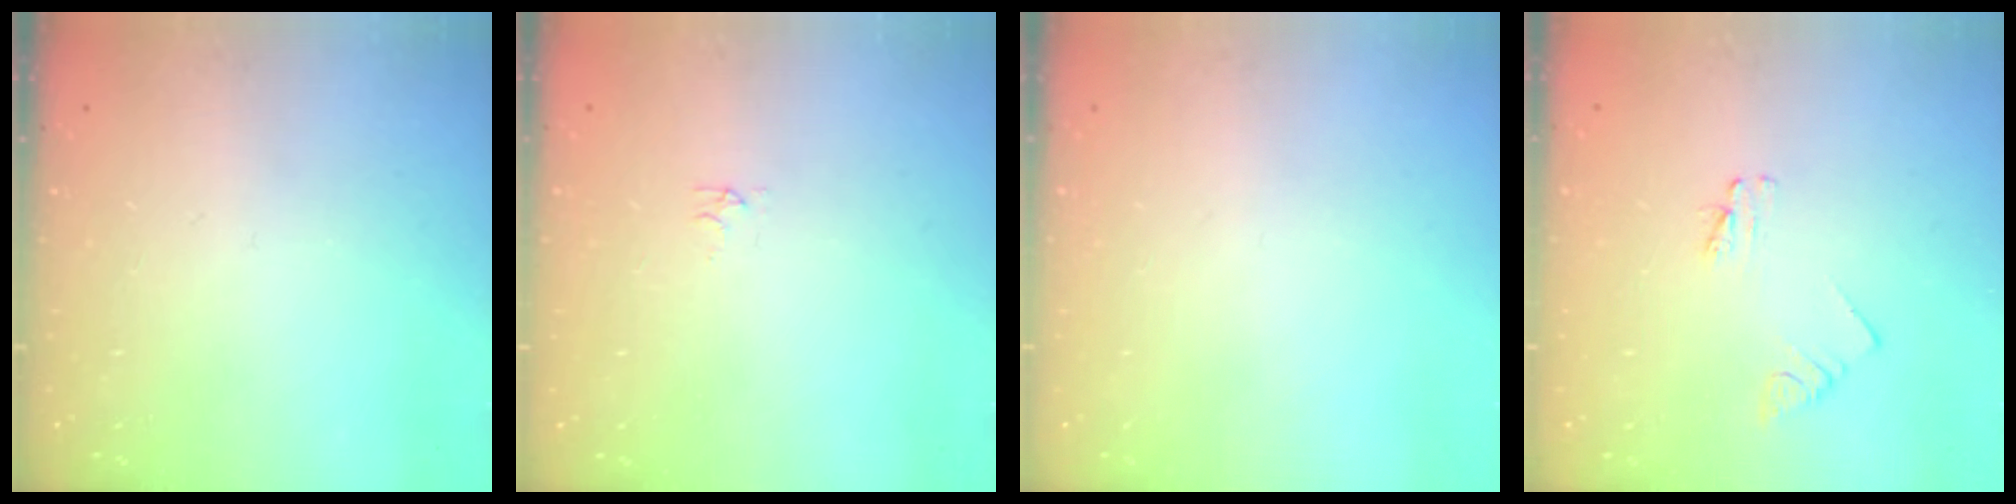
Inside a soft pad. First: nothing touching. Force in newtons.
{"total": 2.9, "press": 2.9, "slide": 0.5}
{"total": 0.0}
{"total": 1.6, "press": 1.6, "slide": 0.2}